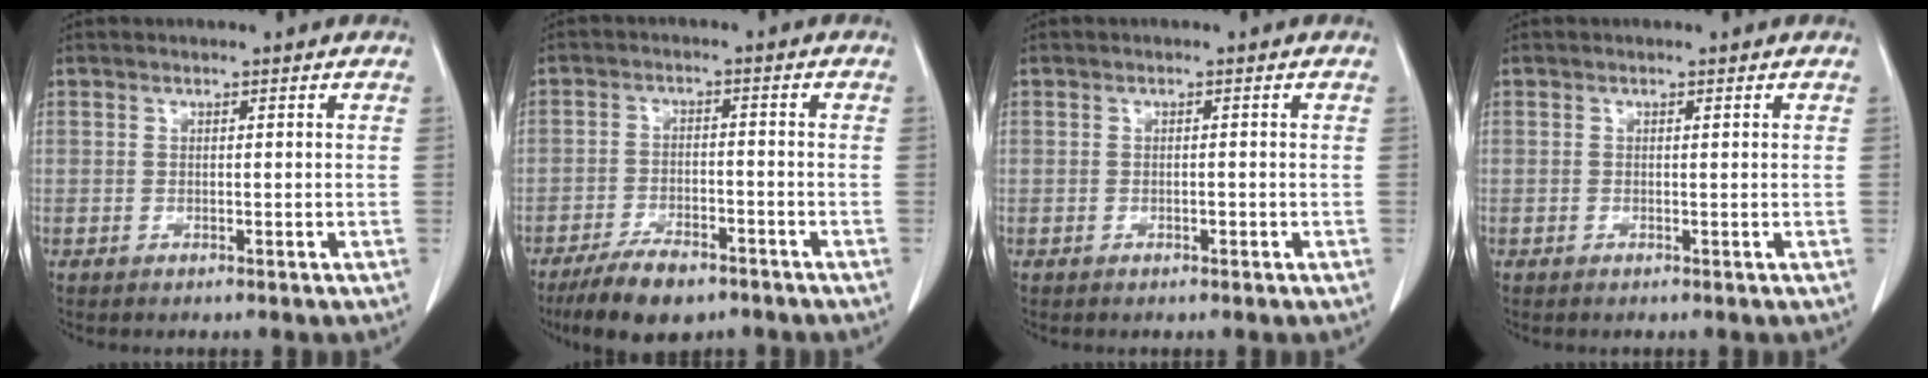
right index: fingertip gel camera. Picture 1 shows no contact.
{"total": 9.5, "force": [-6.9, 2.8, 5.9], "torque": [-0.105, -0.015, -0.116]}
{"total": 0.6, "force": [-0.2, 0.3, 0.5], "torque": [-0.008, 0.001, -0.002]}
{"total": 0.0}